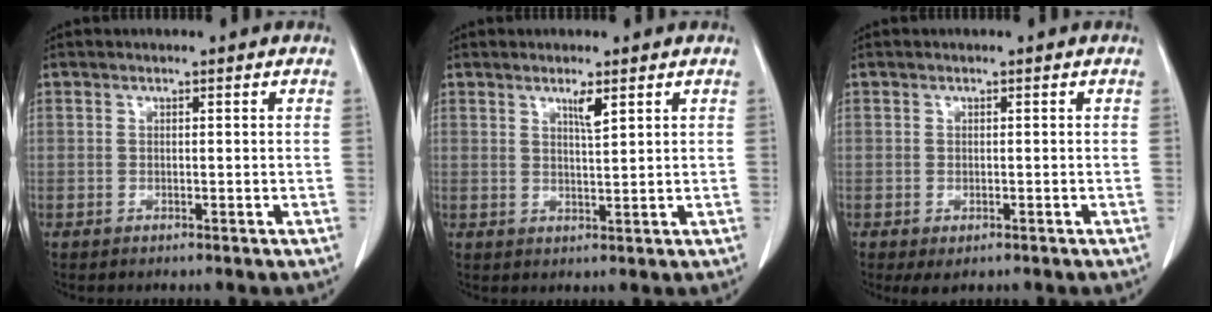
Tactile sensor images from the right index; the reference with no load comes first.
{"total": 2.4, "force": [1.5, 0.0, 2.0], "torque": [-0.037, -0.005, 0.026]}
{"total": 2.0, "force": [-1.1, 0.9, 1.4], "torque": [-0.022, -0.005, -0.008]}